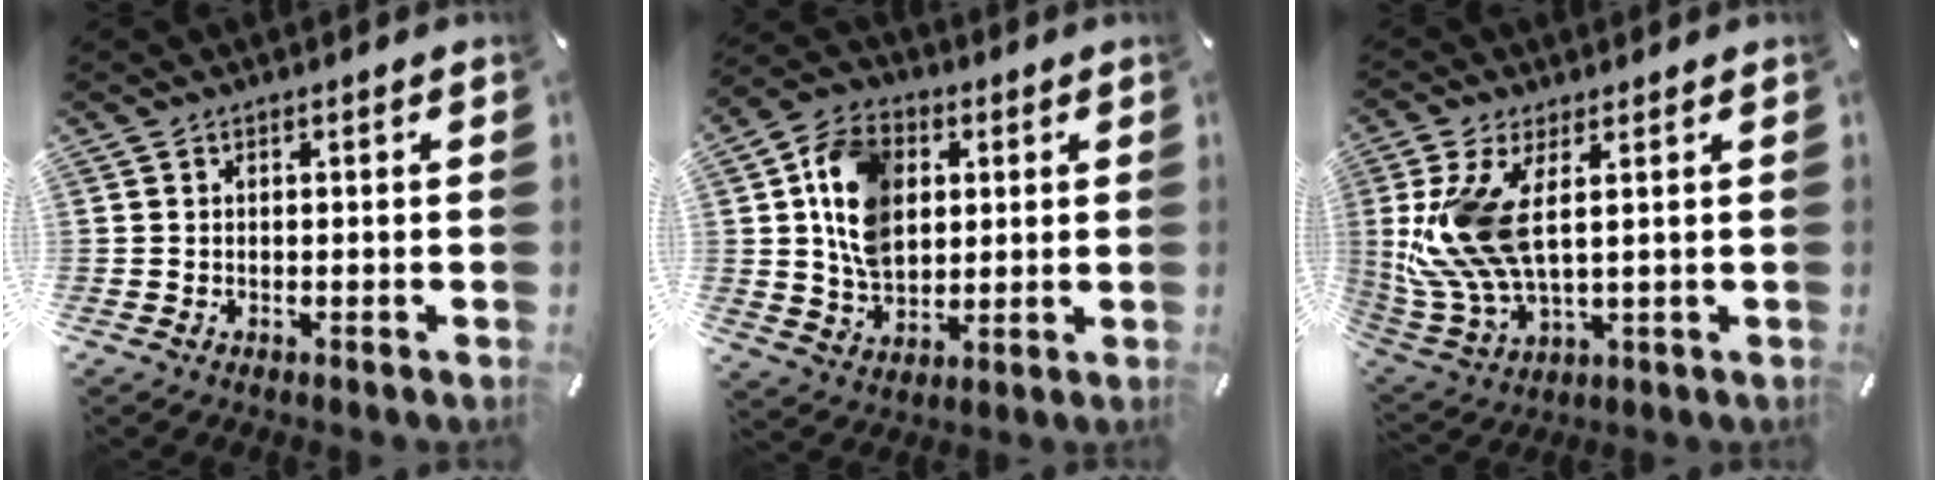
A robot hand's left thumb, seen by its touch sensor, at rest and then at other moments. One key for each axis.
{"total": 13.2, "fx": 2.8, "fy": 10.2, "fz": 7.9, "tx": -0.160, "ty": 0.012, "tz": 0.055}
{"total": 13.7, "fx": 3.5, "fy": 6.3, "fz": 11.6, "tx": -0.258, "ty": -0.014, "tz": 0.067}